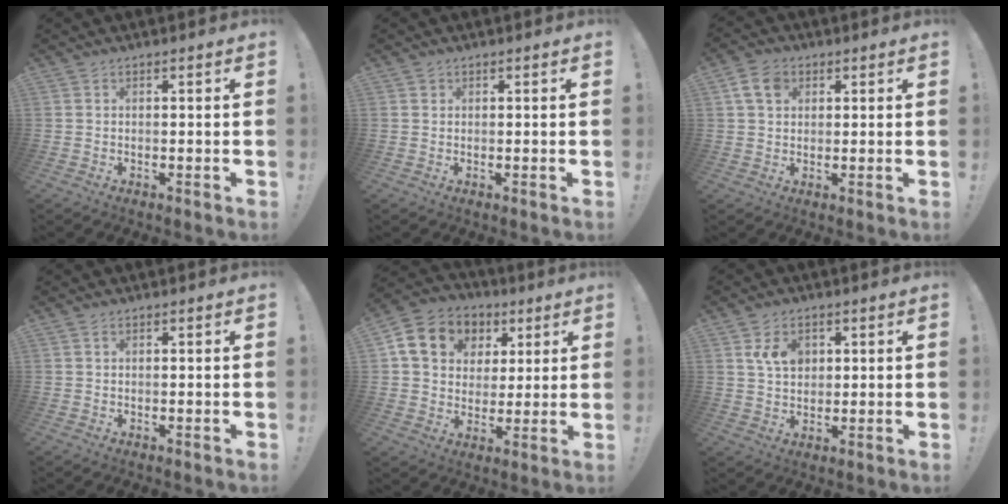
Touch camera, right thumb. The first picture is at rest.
{"total": 0.7, "force": [0.4, 0.6, 0.0], "torque": [0.007, -0.002, 0.006]}
{"total": 7.0, "force": [2.7, 5.1, 3.9], "torque": [-0.068, 0.005, 0.054]}
{"total": 0.0}
{"total": 13.4, "force": [5.1, 11.0, 5.7], "torque": [-0.083, -0.015, 0.102]}
{"total": 7.1, "force": [2.6, 5.4, 3.9], "torque": [-0.066, 0.003, 0.050]}